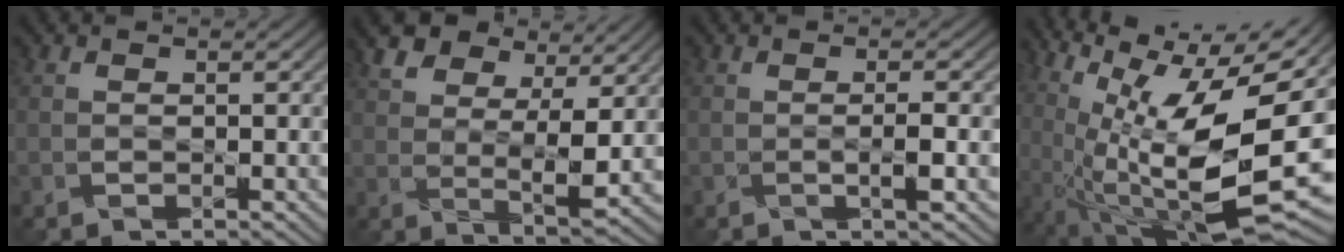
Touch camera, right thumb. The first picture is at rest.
{"total": 9.4, "force": [5.8, 4.0, 6.2], "torque": [-0.142, 0.012, 0.115]}
{"total": 2.5, "force": [-0.5, 0.0, 2.4], "torque": [-0.041, 0.006, -0.005]}
{"total": 16.6, "force": [1.9, 4.6, 15.8], "torque": [-0.276, 0.007, 0.052]}